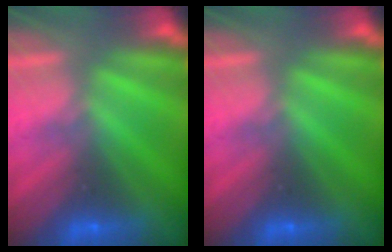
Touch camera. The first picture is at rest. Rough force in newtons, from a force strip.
{"total": 0.0}